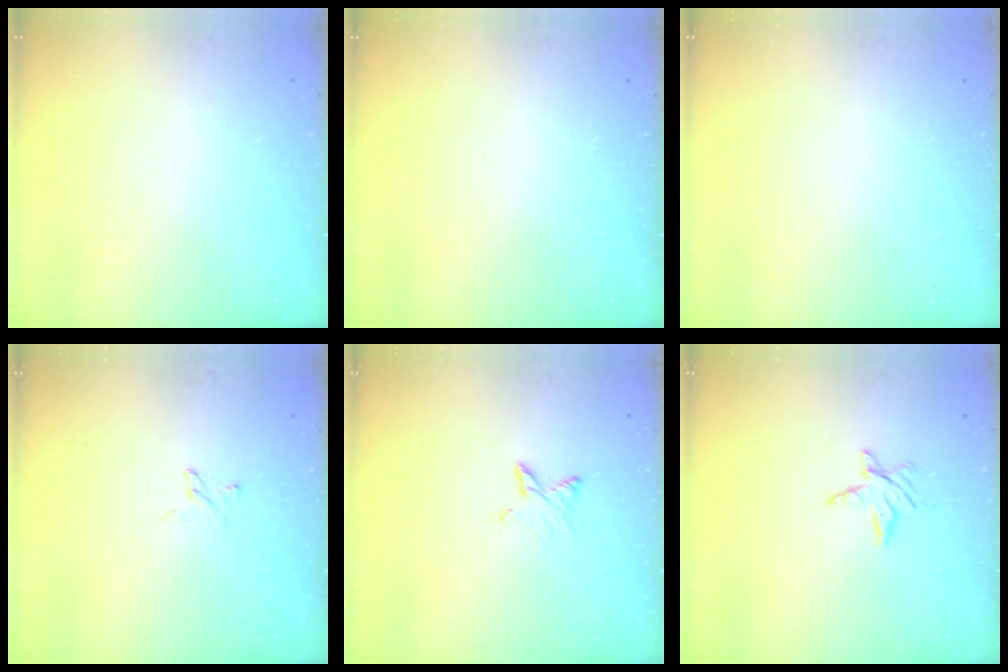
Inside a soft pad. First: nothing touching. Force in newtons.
{"total": 0.0}
{"total": 0.0}
{"total": 2.7, "press": 2.7, "slide": 0.4}
{"total": 5.9, "press": 5.9, "slide": 0.6}
{"total": 5.8, "press": 5.7, "slide": 0.6}